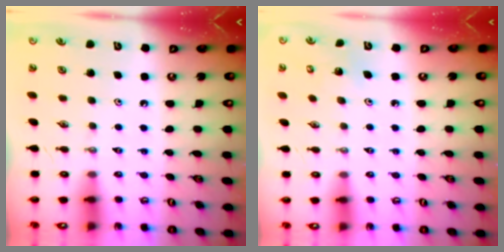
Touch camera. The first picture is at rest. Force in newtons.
{"total": 3.2, "press": 3.1, "slide": 0.4}